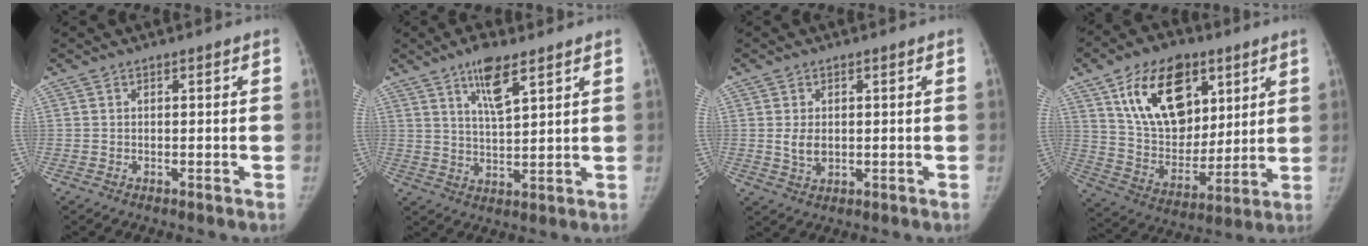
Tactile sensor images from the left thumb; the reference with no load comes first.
{"total": 7.8, "force": [4.7, 2.2, 5.8], "torque": [-0.096, -0.028, 0.085]}
{"total": 3.6, "force": [0.3, 2.5, 2.6], "torque": [-0.040, -0.006, 0.011]}
{"total": 21.1, "force": [9.7, 13.5, 13.1], "torque": [-0.175, -0.042, 0.172]}